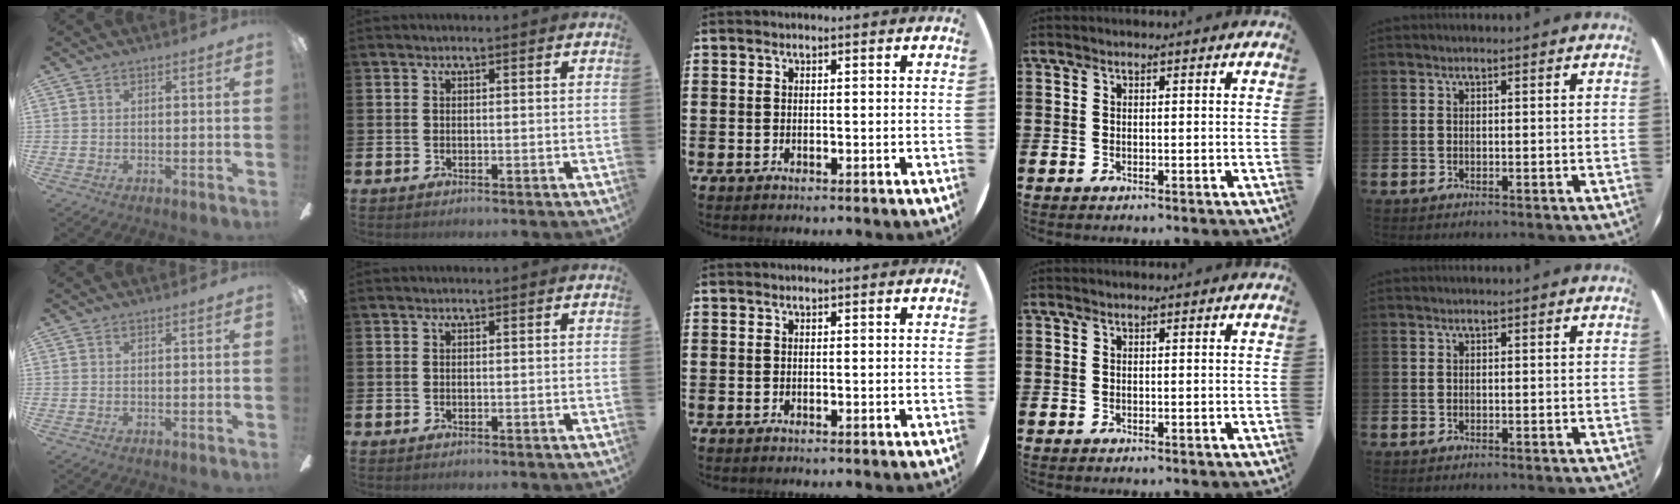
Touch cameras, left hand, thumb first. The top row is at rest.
{}